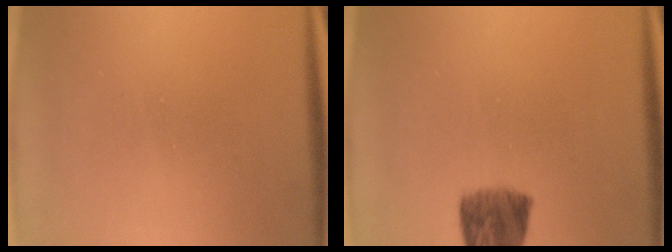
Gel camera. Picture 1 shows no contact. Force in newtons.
{"total": 7.1}